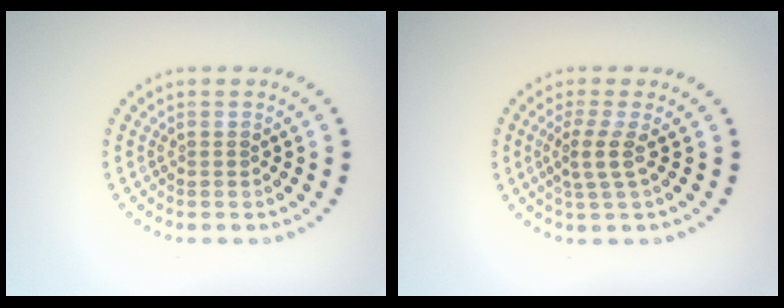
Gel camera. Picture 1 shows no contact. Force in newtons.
{"total": 2.2, "press": 1.7, "slide": 1.4}